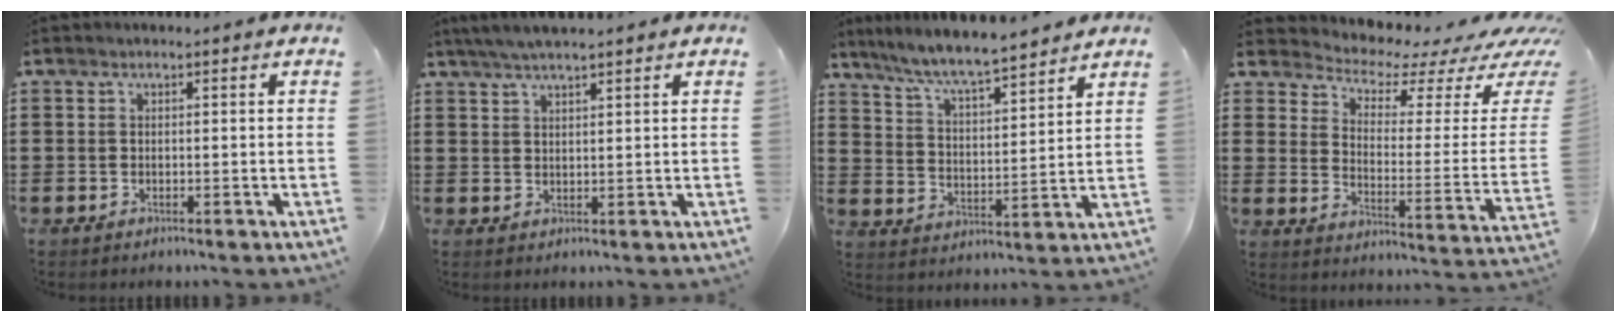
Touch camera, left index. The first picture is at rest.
{"total": 2.9, "force": [2.5, 0.1, 1.5], "torque": [-0.034, 0.002, 0.047]}
{"total": 6.9, "force": [6.3, 0.2, 2.8], "torque": [-0.081, -0.034, 0.109]}
{"total": 4.1, "force": [3.7, 0.9, 1.5], "torque": [-0.046, -0.038, 0.055]}